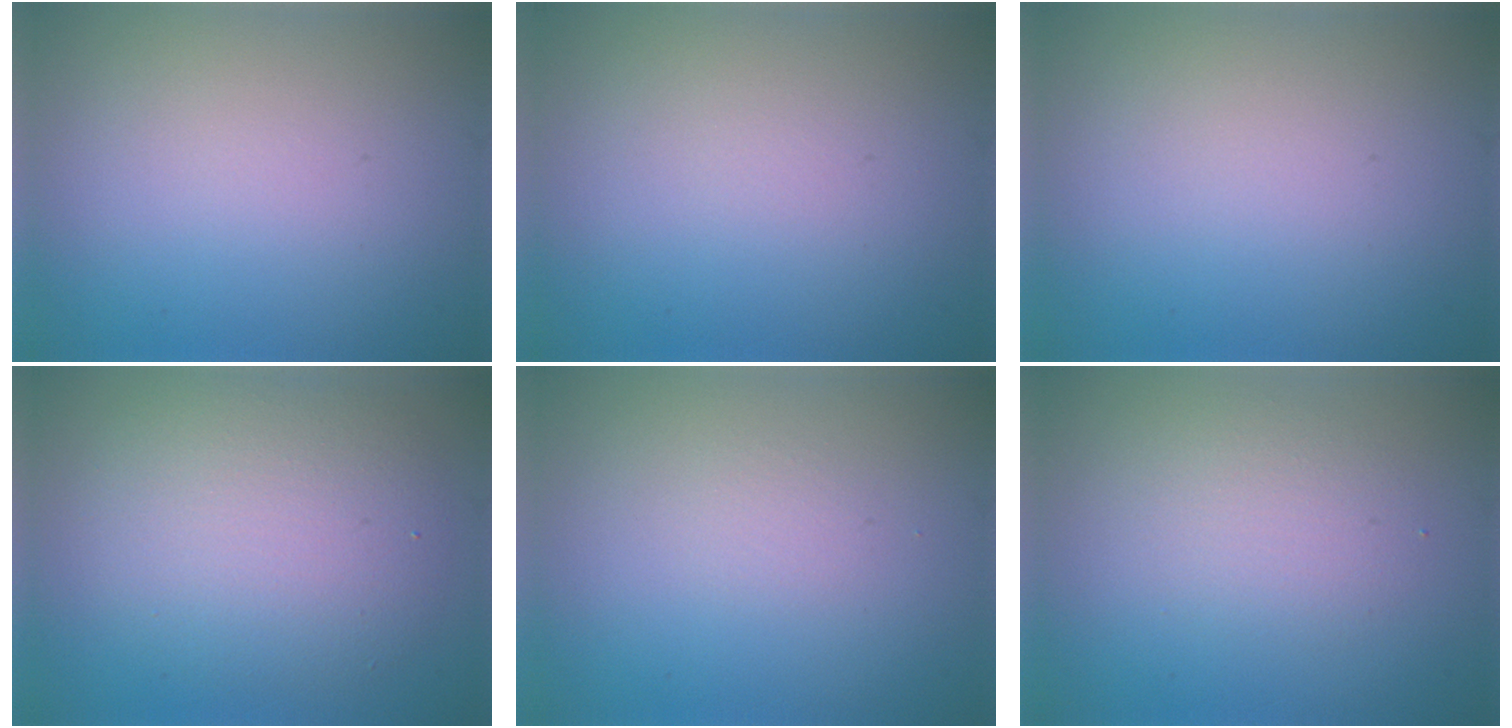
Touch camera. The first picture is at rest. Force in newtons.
{"total": 0.0}
{"total": 0.0}
{"total": 5.9, "press": 5.9, "slide": 0.6}
{"total": 0.0}
{"total": 2.2, "press": 2.2, "slide": 0.1}